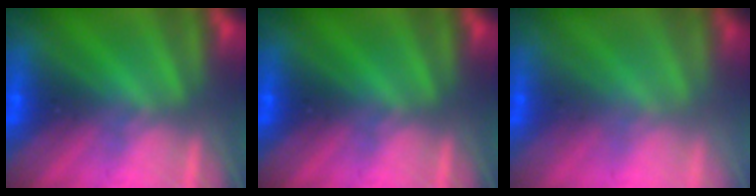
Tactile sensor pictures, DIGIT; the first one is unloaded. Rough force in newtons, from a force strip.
{"total": 0.0}
{"total": 2.6}